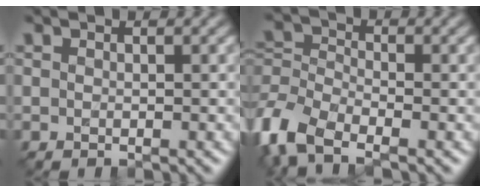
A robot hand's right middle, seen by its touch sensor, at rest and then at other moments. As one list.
[{"total": 6.7, "force": [-4.0, 3.3, 4.3], "torque": [-0.095, -0.002, -0.096]}]